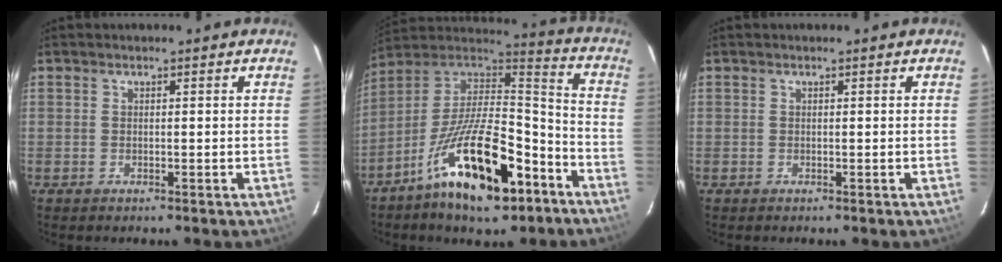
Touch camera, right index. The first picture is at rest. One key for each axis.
{"total": 21.4, "fx": -11.3, "fy": 8.5, "fz": 16.1, "tx": -0.285, "ty": -0.001, "tz": -0.187}
{"total": 0.0}